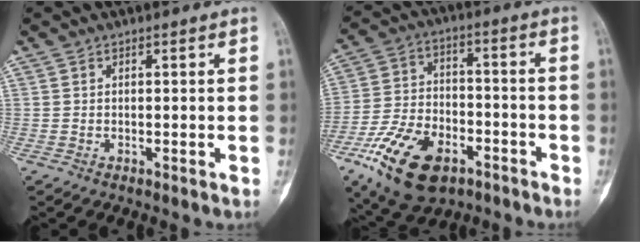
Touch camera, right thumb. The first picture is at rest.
{"total": 17.8, "force": [-9.4, 9.9, 11.4], "torque": [-0.206, 0.040, -0.160]}